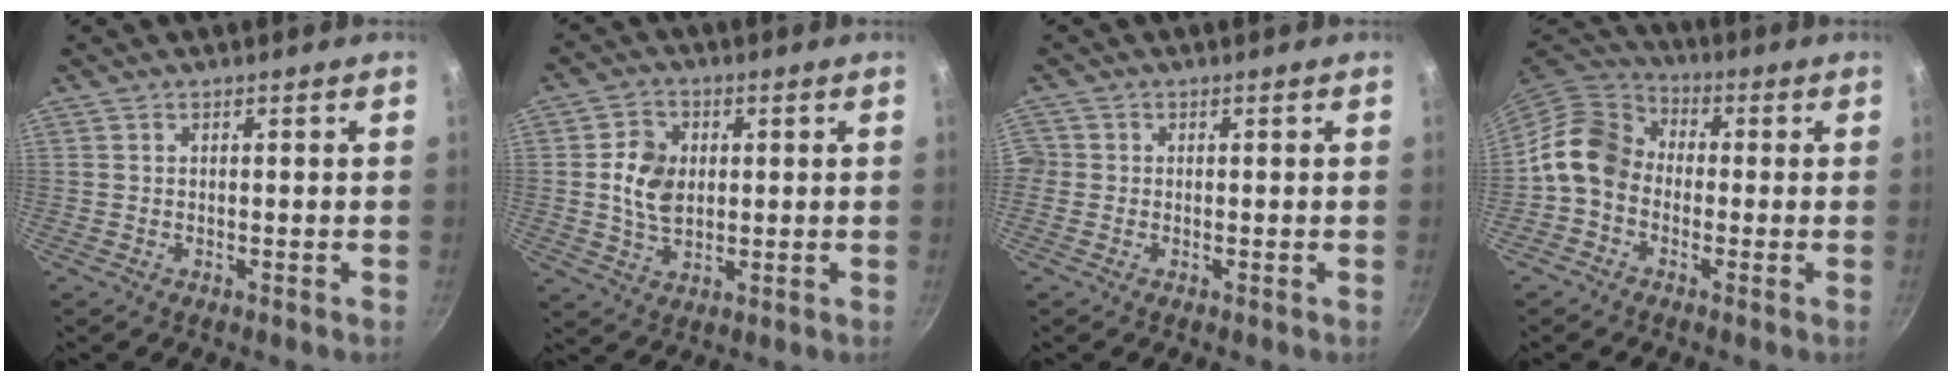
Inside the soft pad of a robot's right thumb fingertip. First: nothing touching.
{"total": 7.9, "force": [0.7, 5.9, 5.3], "torque": [-0.078, 0.002, 0.012]}
{"total": 1.7, "force": [-0.4, 1.7, 0.3], "torque": [-0.002, 0.003, -0.013]}
{"total": 10.0, "force": [-1.5, 8.1, 5.7], "torque": [-0.078, 0.034, -0.054]}